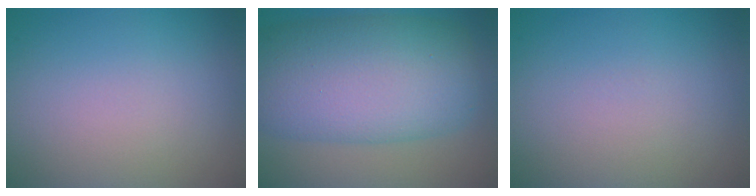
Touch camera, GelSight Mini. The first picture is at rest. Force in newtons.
{"total": 11.8, "press": 11.8, "slide": 0.2}
{"total": 0.0}